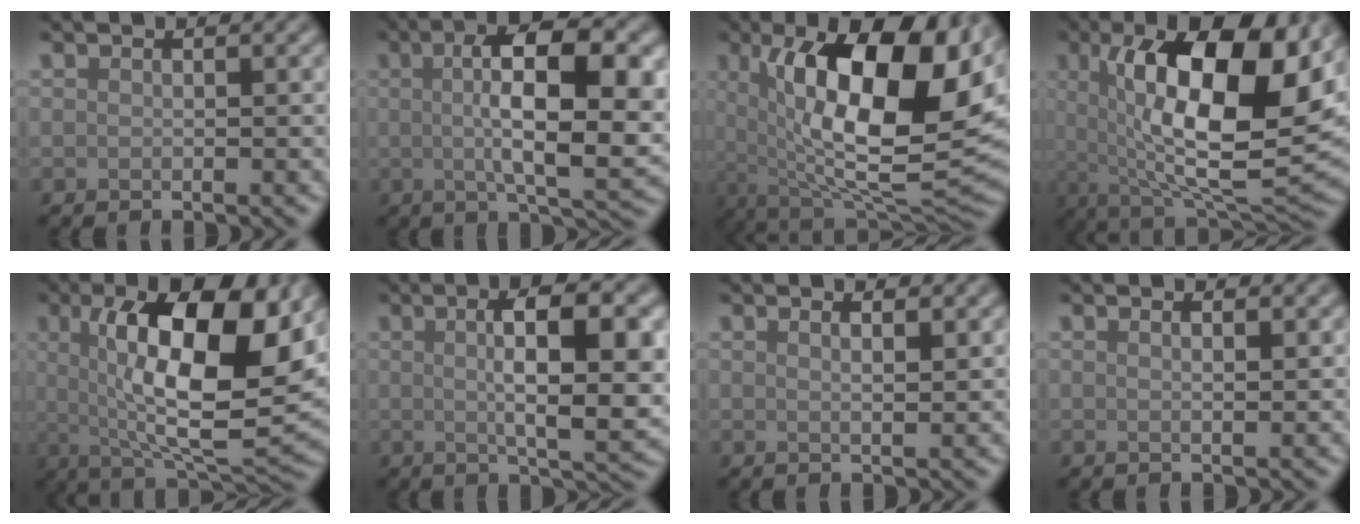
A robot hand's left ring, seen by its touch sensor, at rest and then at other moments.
{"total": 10.4, "force": [1.3, 3.1, 9.9], "torque": [-0.145, 0.003, 0.018]}
{"total": 15.7, "force": [3.3, 6.5, 13.9], "torque": [-0.218, -0.005, 0.053]}
{"total": 14.2, "force": [2.6, 5.3, 13.0], "torque": [-0.193, -0.003, 0.038]}
{"total": 12.9, "force": [2.3, 4.3, 11.9], "torque": [-0.176, 0.000, 0.036]}
{"total": 8.4, "force": [0.9, 2.2, 8.1], "torque": [-0.112, 0.004, 0.013]}
{"total": 1.8, "force": [1.1, 0.4, 1.4], "torque": [-0.010, -0.005, 0.007]}
{"total": 1.1, "force": [0.7, 0.1, 0.9], "torque": [-0.006, -0.008, 0.005]}